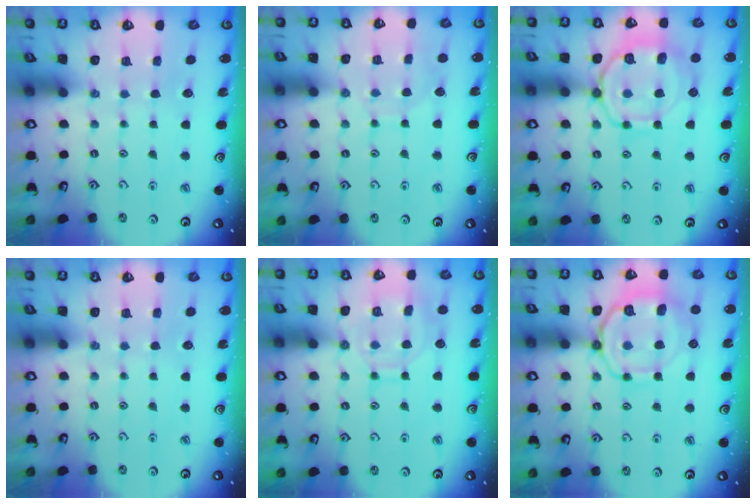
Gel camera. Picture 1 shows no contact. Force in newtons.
{"total": 6.3, "press": 6.3, "slide": 0.6}
{"total": 13.5, "press": 13.4, "slide": 1.3}
{"total": 0.0}
{"total": 10.9, "press": 10.9, "slide": 0.9}
{"total": 12.1, "press": 12.0, "slide": 0.9}